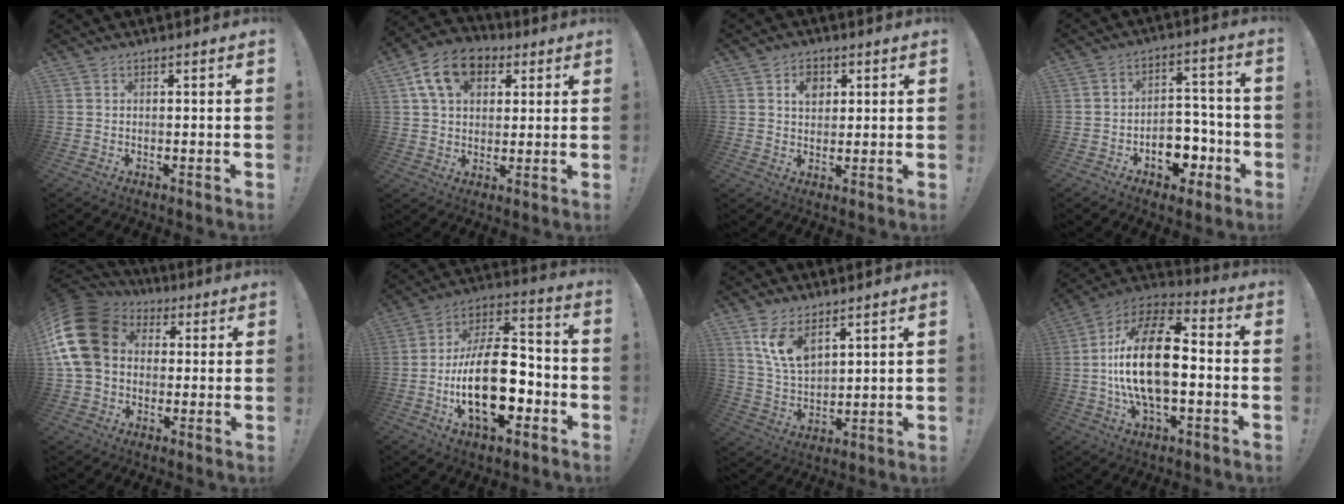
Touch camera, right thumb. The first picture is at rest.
{"total": 13.5, "force": [5.6, 9.4, 7.9], "torque": [-0.126, -0.006, 0.107]}
{"total": 5.1, "force": [2.0, 4.0, 2.5], "torque": [-0.024, -0.004, 0.031]}
{"total": 11.3, "force": [-5.0, 8.0, 6.3], "torque": [-0.070, 0.049, -0.074]}
{"total": 17.9, "force": [3.8, 13.7, 10.9], "torque": [-0.203, 0.002, 0.072]}
{"total": 23.8, "force": [-6.0, 11.8, 19.9], "torque": [-0.375, 0.028, -0.095]}
{"total": 10.2, "force": [6.5, 4.8, 6.1], "torque": [-0.115, -0.030, 0.125]}
{"total": 21.1, "force": [-1.9, 9.9, 18.6], "torque": [-0.351, 0.015, -0.035]}